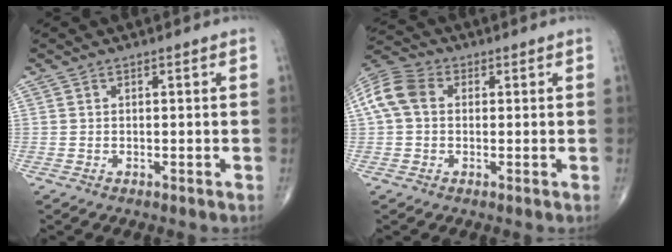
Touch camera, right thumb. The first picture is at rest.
{"total": 8.6, "force": [1.3, 6.4, 5.6], "torque": [-0.120, 0.031, 0.018]}